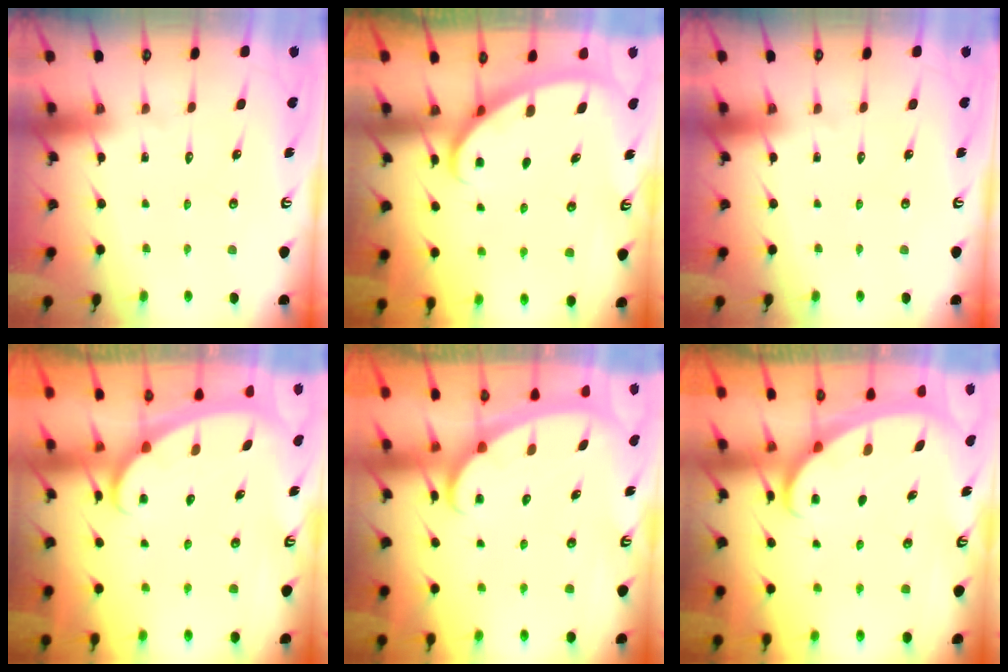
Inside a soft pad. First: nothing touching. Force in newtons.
{"total": 2.6, "press": 2.6, "slide": 0.4}
{"total": 0.0}
{"total": 2.3, "press": 2.3, "slide": 0.3}
{"total": 2.3, "press": 2.3, "slide": 0.3}
{"total": 2.2, "press": 2.2, "slide": 0.3}